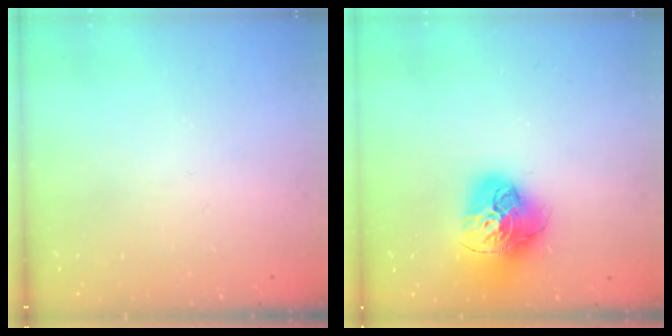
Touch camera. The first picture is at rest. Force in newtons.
{"total": 17.4, "press": 17.3, "slide": 1.8}